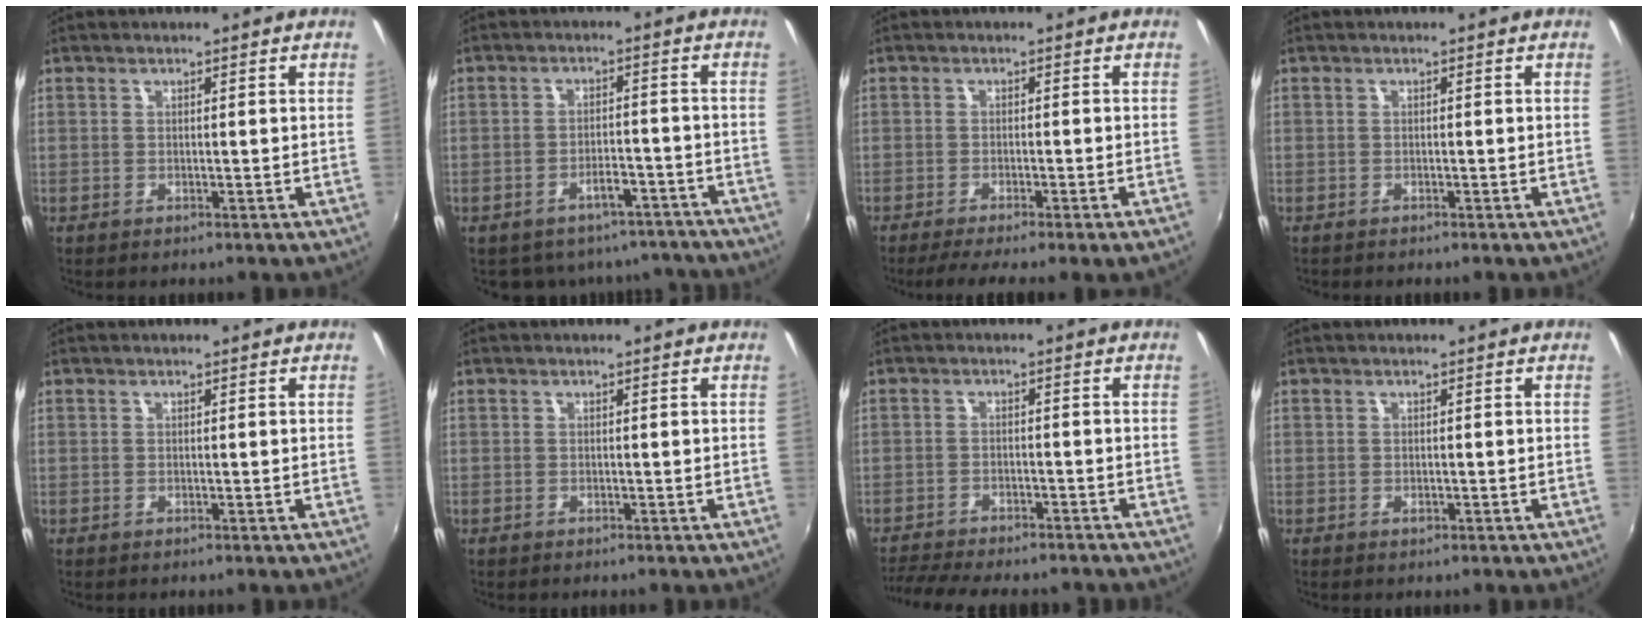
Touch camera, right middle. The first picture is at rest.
{"total": 11.5, "force": [-10.0, 4.9, 2.8], "torque": [-0.051, 0.023, -0.111]}
{"total": 6.2, "force": [-4.8, -1.3, 3.6], "torque": [-0.070, -0.013, -0.073]}
{"total": 0.7, "force": [-0.6, 0.1, 0.1], "torque": [-0.005, -0.001, -0.010]}
{"total": 0.0}
{"total": 0.0}
{"total": 12.8, "force": [-11.3, 2.6, 5.5], "torque": [-0.126, -0.022, -0.169]}
{"total": 0.5, "force": [-0.3, 0.3, 0.3], "torque": [-0.003, -0.001, -0.004]}